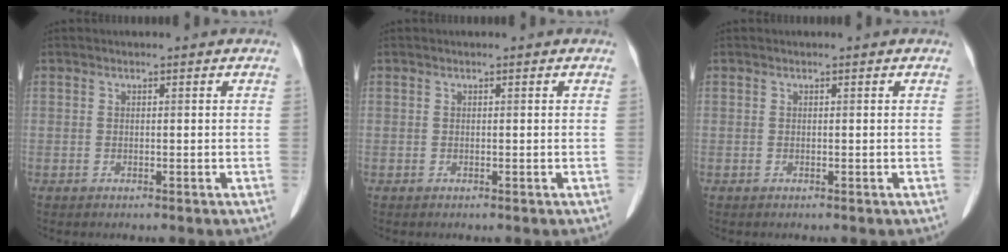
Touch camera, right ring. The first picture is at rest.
{"total": 0.0}
{"total": 0.0}